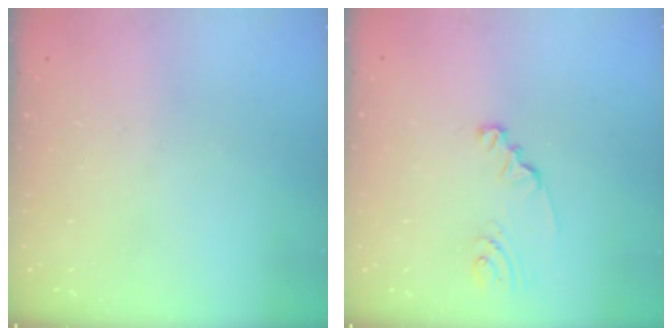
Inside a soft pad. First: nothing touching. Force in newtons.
{"total": 2.3, "press": 2.3, "slide": 0.1}